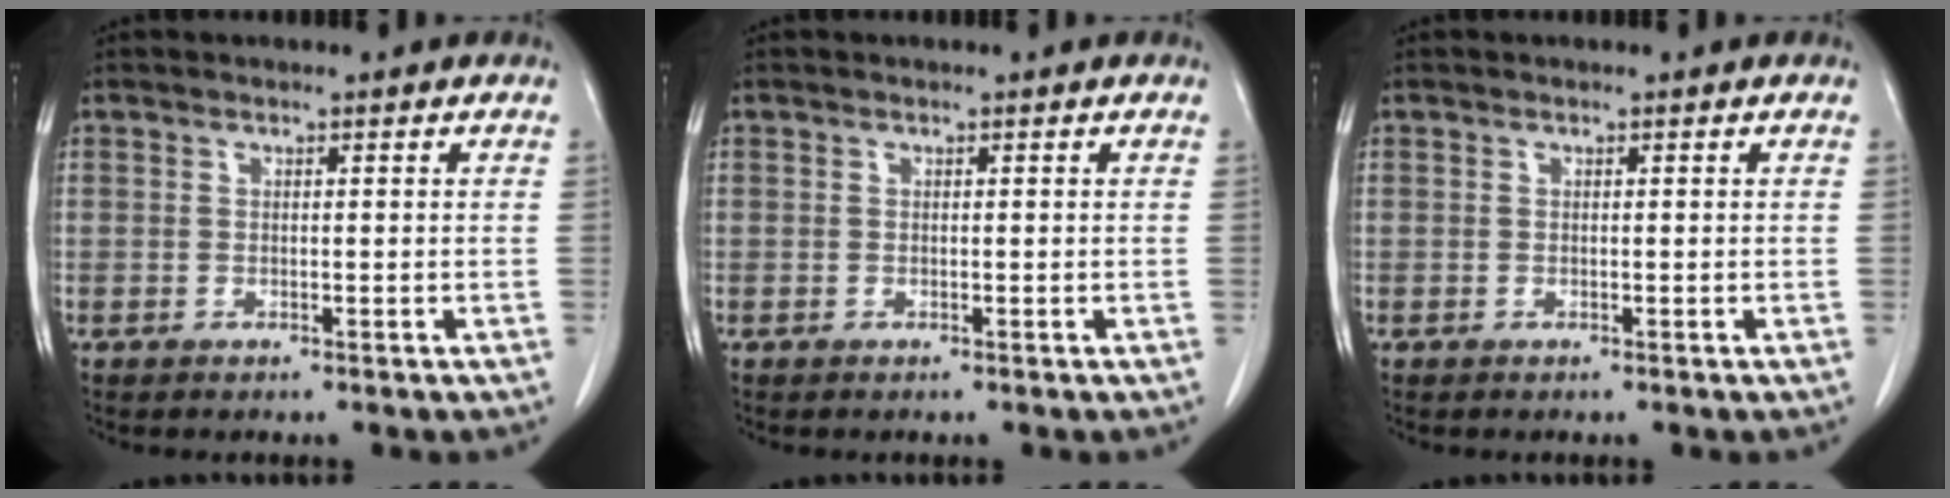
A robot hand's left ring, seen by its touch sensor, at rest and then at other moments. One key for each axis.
{"total": 0.0}
{"total": 0.0}